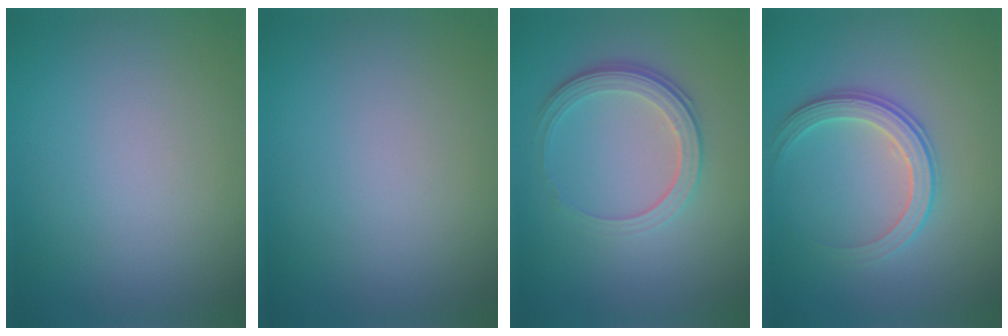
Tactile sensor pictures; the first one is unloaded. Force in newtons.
{"total": 0.0}
{"total": 3.8, "press": 2.8, "slide": 2.6}
{"total": 3.0, "press": 2.8, "slide": 0.9}